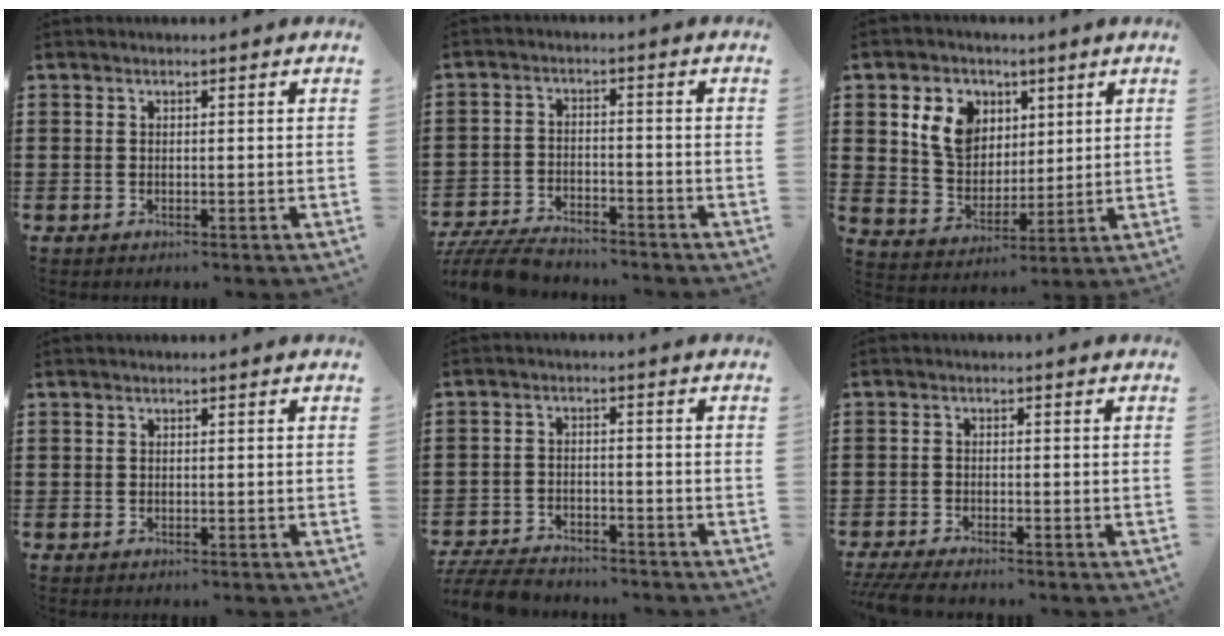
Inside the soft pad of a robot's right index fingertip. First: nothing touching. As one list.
[{"total": 6.0, "force": [-5.7, 1.0, 1.7], "torque": [-0.049, -0.001, -0.116]}, {"total": 8.1, "force": [3.3, 6.6, 3.3], "torque": [-0.080, 0.016, 0.060]}, {"total": 0.0}, {"total": 5.3, "force": [-5.1, 1.0, 1.2], "torque": [-0.035, 0.000, -0.104]}, {"total": 4.1, "force": [-3.9, 0.2, 1.0], "torque": [-0.031, -0.009, -0.082]}]